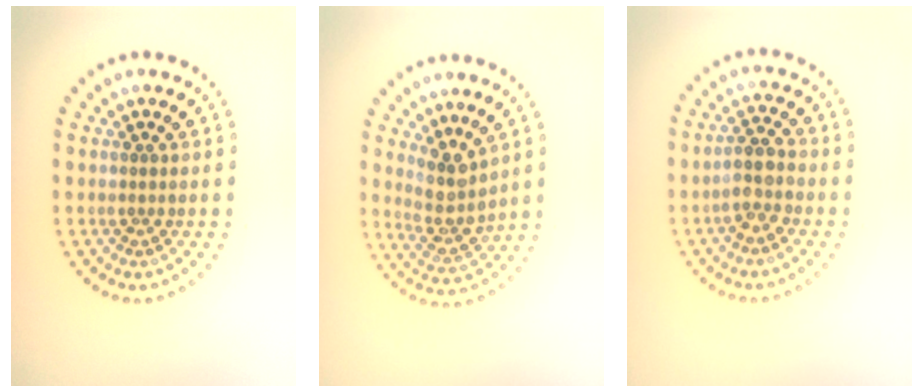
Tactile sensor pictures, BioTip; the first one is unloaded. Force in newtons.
{"total": 3.4, "press": 2.6, "slide": 2.2}
{"total": 2.5, "press": 2.2, "slide": 1.0}